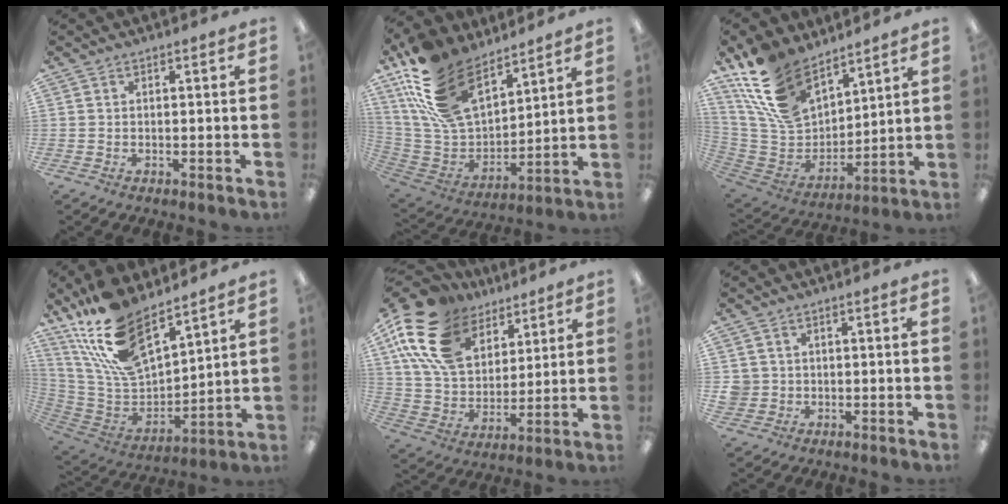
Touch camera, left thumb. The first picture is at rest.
{"total": 22.8, "force": [14.6, 12.3, 12.5], "torque": [-0.275, -0.072, 0.273]}
{"total": 19.4, "force": [13.0, 10.7, 9.6], "torque": [-0.214, -0.063, 0.248]}
{"total": 20.3, "force": [15.1, 8.1, 10.8], "torque": [-0.234, -0.091, 0.275]}
{"total": 20.6, "force": [11.6, 12.4, 11.7], "torque": [-0.255, -0.041, 0.213]}
{"total": 3.0, "force": [0.3, 3.0, 0.3], "torque": [-0.012, 0.006, 0.006]}